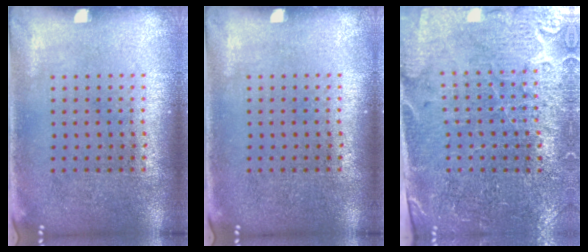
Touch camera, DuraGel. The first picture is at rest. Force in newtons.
{"total": 0.0}
{"total": 3.2, "press": 3.1, "slide": 0.8}